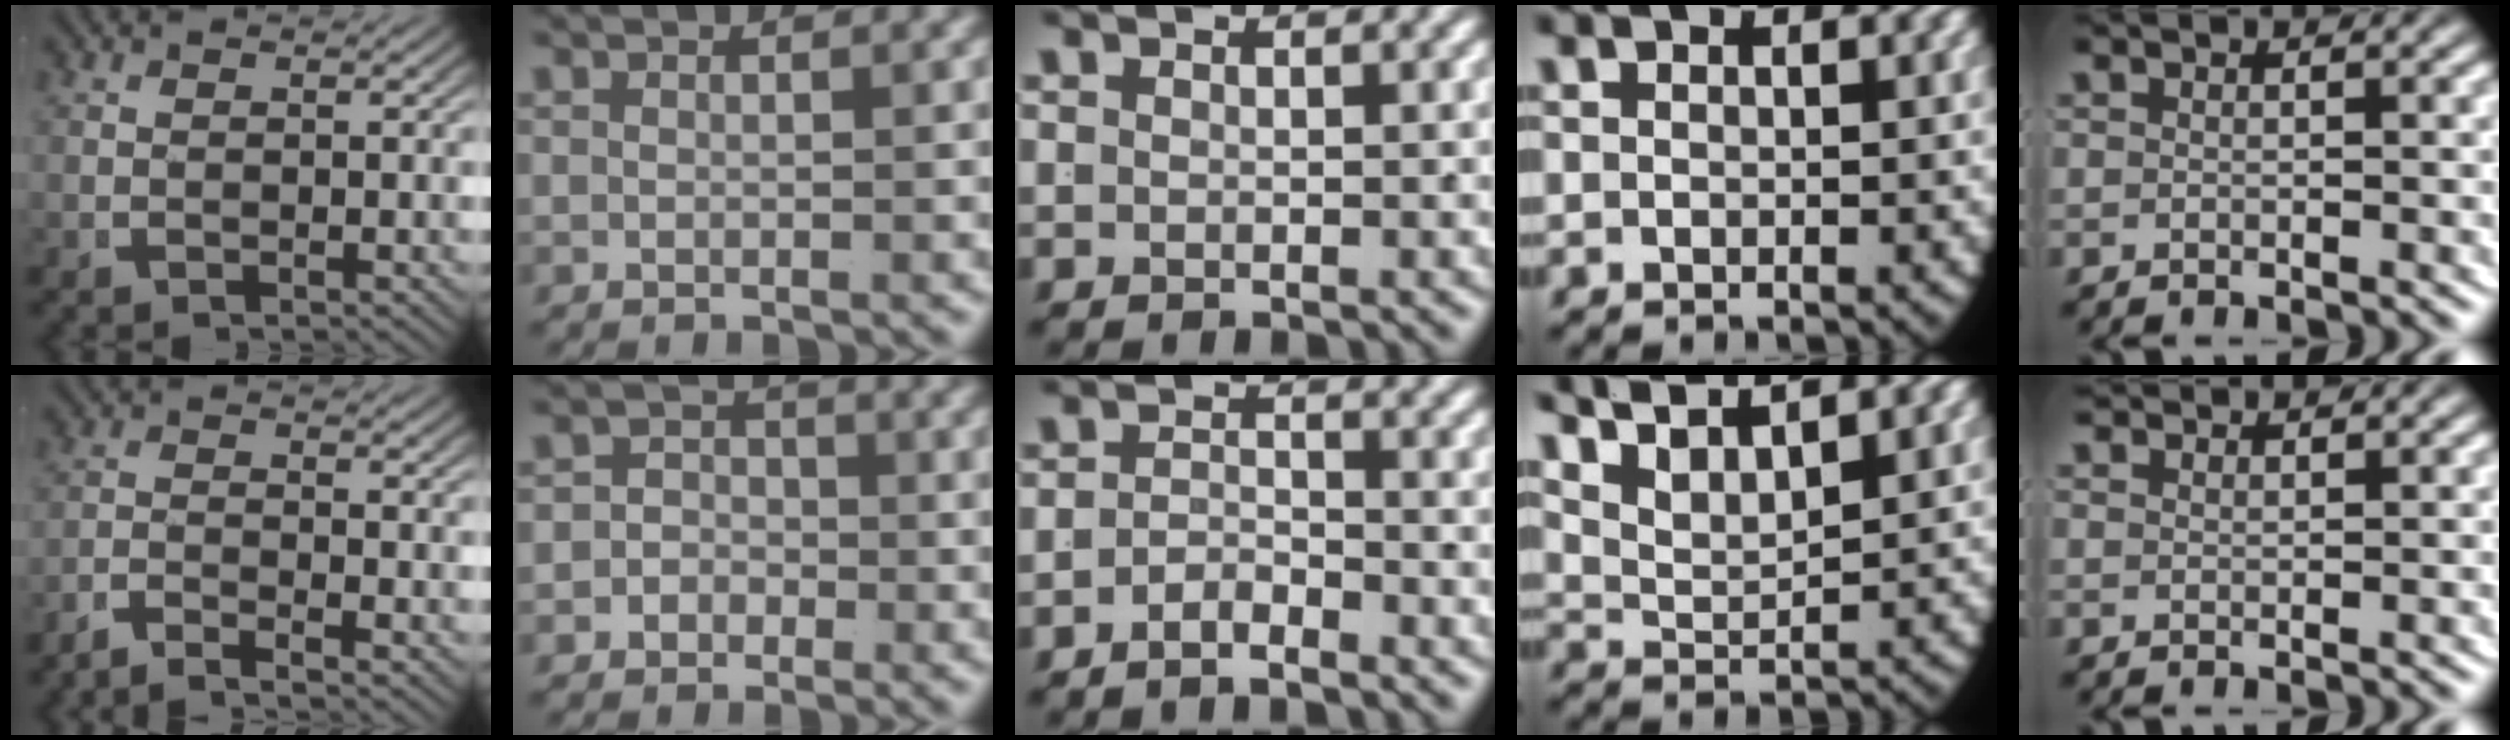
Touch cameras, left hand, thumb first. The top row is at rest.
{"thumb": {"total": 2.5, "force": [-2.2, 0.5, 1.1], "torque": [-0.023, -0.006, -0.045]}, "index": {"total": 2.9, "force": [-1.3, 2.5, 0.5], "torque": [0.001, -0.008, -0.027]}, "middle": {"total": 2.2, "force": [-2.1, 0.1, 0.5], "torque": [-0.001, -0.006, -0.038]}, "ring": {"total": 6.9, "force": [4.4, 4.2, 3.2], "torque": [-0.086, 0.005, 0.065]}, "little": {"total": 1.5, "force": [1.4, -0.3, 0.1], "torque": [0.004, -0.002, 0.028]}}